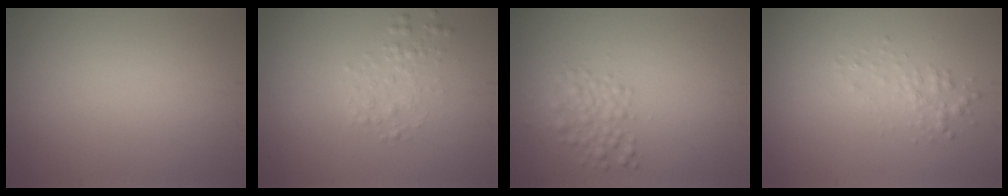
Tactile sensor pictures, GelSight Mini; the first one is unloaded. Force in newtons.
{"total": 1.6, "press": 1.6, "slide": 0.0}
{"total": 2.3, "press": 2.3, "slide": 0.1}
{"total": 1.6, "press": 1.6, "slide": 0.0}